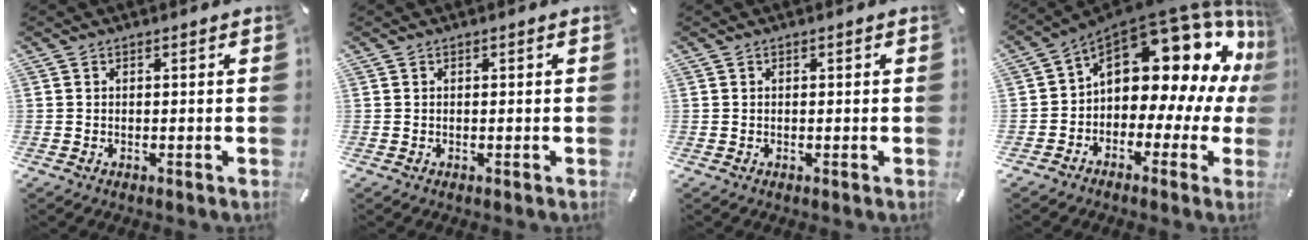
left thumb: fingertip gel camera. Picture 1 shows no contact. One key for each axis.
{"total": 0.0}
{"total": 0.0}
{"total": 17.9, "fx": 6.9, "fy": 10.2, "fz": 13.1, "tx": -0.190, "ty": -0.059, "tz": 0.110}